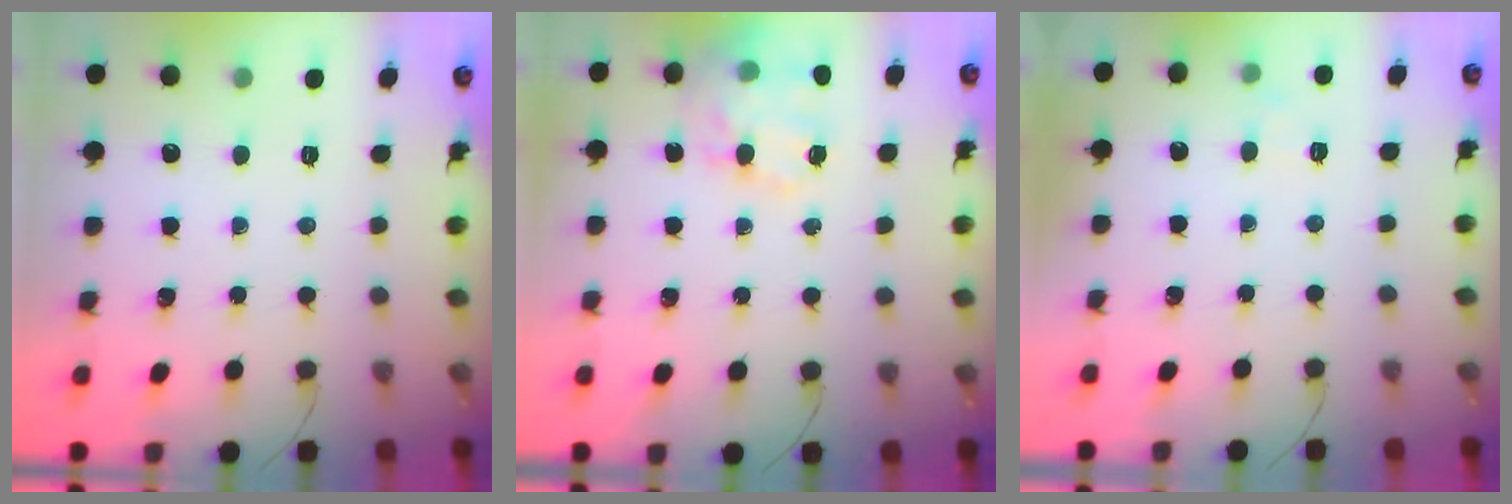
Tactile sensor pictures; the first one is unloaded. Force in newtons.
{"total": 16.9, "press": 16.5, "slide": 3.4}
{"total": 4.9, "press": 4.7, "slide": 1.3}